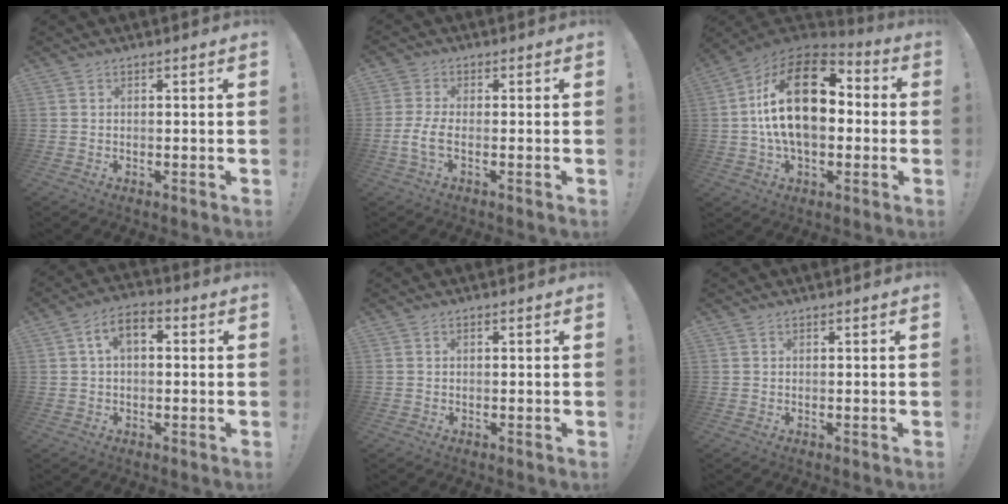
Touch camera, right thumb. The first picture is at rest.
{"total": 5.3, "force": [-1.5, 2.1, 4.6], "torque": [-0.101, -0.007, -0.027]}
{"total": 24.7, "force": [3.3, 13.5, 20.4], "torque": [-0.360, 0.002, 0.055]}
{"total": 6.7, "force": [1.2, 4.0, 5.2], "torque": [-0.083, 0.010, 0.022]}
{"total": 0.0}
{"total": 0.0}